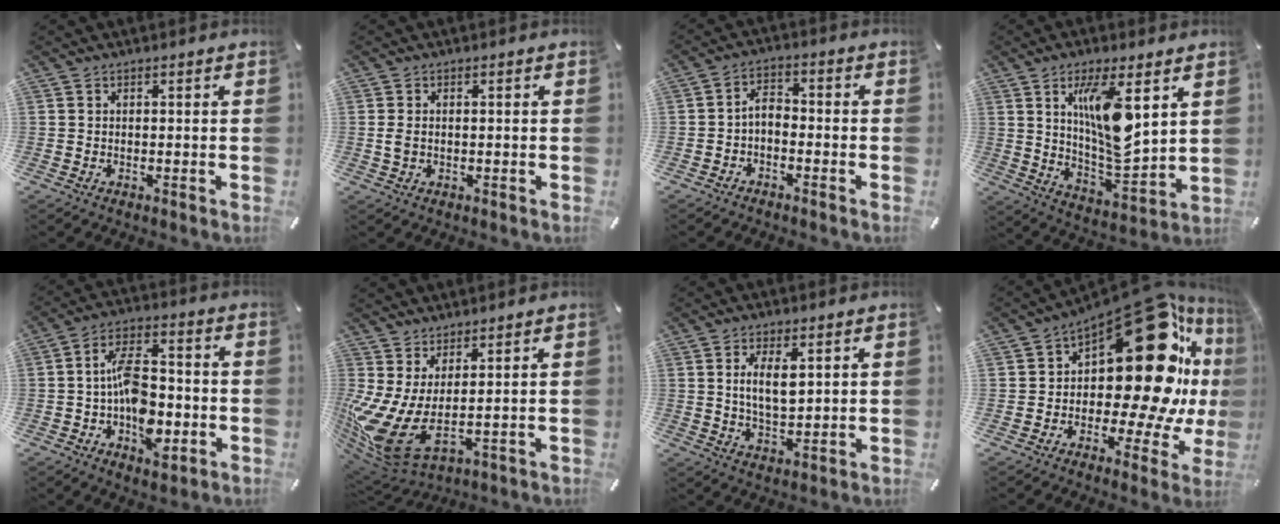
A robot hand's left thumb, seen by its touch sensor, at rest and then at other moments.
{"total": 2.2, "force": [0.0, 1.4, 1.7], "torque": [-0.040, 0.003, -0.004]}
{"total": 3.7, "force": [-2.1, 2.3, 1.9], "torque": [-0.042, 0.017, -0.044]}
{"total": 14.2, "force": [6.1, 4.8, 11.9], "torque": [-0.217, -0.036, 0.097]}
{"total": 13.3, "force": [-3.2, 7.8, 10.3], "torque": [-0.184, 0.010, -0.053]}
{"total": 9.9, "force": [0.2, 5.0, 8.6], "torque": [-0.195, -0.040, 0.008]}
{"total": 7.0, "force": [2.1, 3.2, 5.9], "torque": [-0.105, -0.007, 0.028]}
{"total": 30.8, "force": [8.3, 15.6, 25.3], "torque": [-0.345, -0.093, 0.153]}